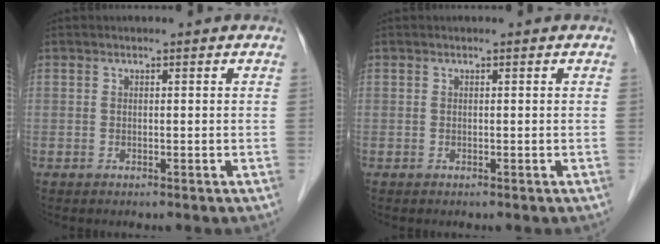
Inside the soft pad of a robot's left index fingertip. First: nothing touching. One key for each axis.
{"total": 0.0}